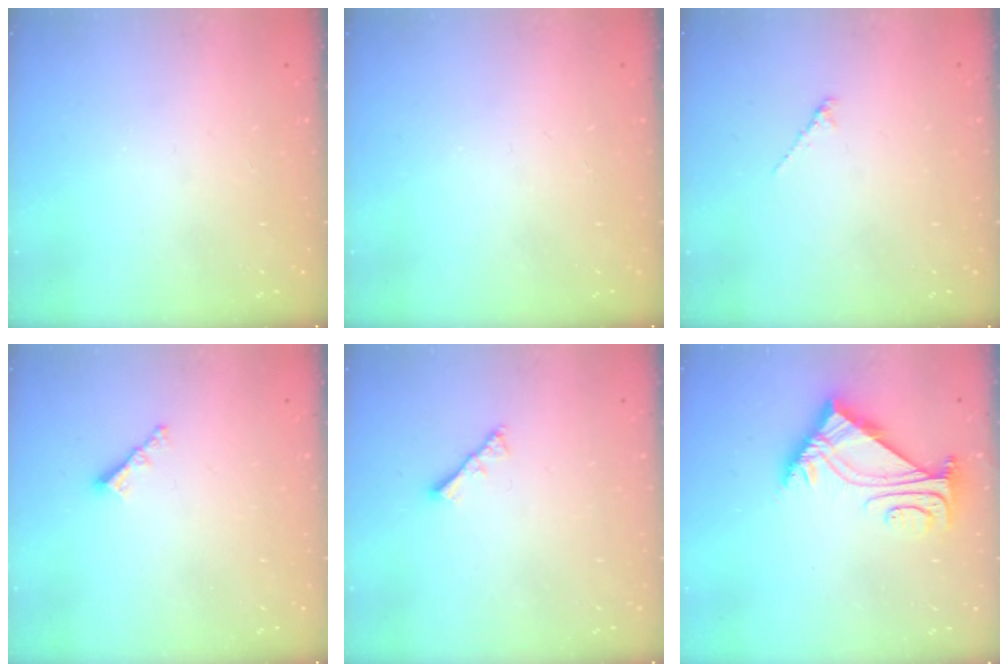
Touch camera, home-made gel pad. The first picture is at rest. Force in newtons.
{"total": 0.0}
{"total": 1.2, "press": 1.1, "slide": 0.4}
{"total": 3.6, "press": 3.6, "slide": 0.4}
{"total": 2.8, "press": 2.8, "slide": 0.6}
{"total": 5.6, "press": 5.5, "slide": 1.0}